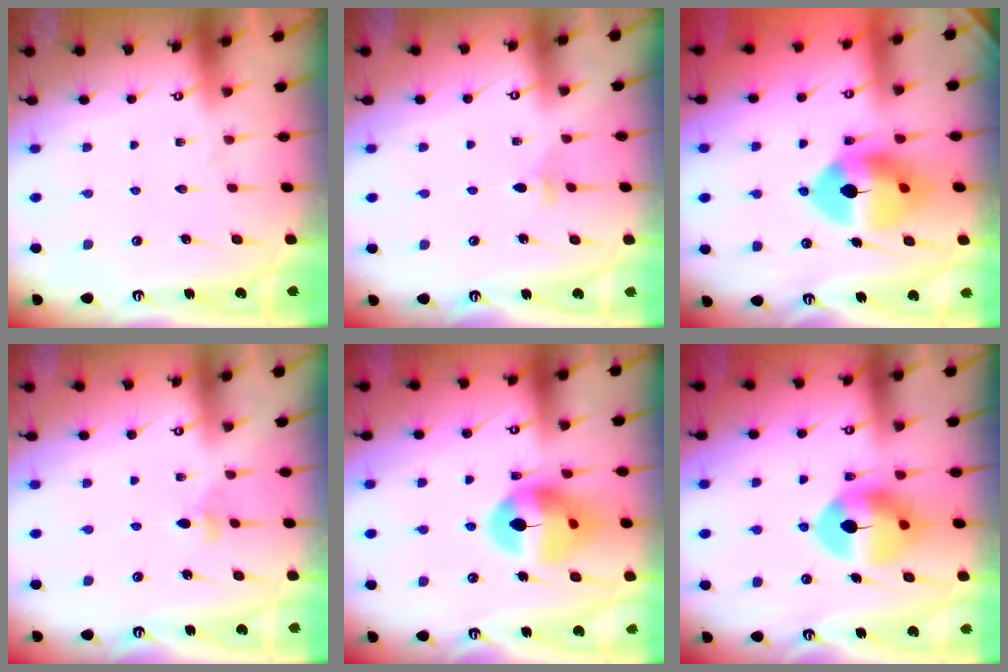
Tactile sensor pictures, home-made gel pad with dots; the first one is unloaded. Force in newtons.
{"total": 3.5, "press": 3.4, "slide": 0.9}
{"total": 11.9, "press": 11.8, "slide": 1.8}
{"total": 3.8, "press": 3.7, "slide": 0.8}
{"total": 13.3, "press": 13.2, "slide": 1.5}
{"total": 10.3, "press": 10.1, "slide": 1.7}